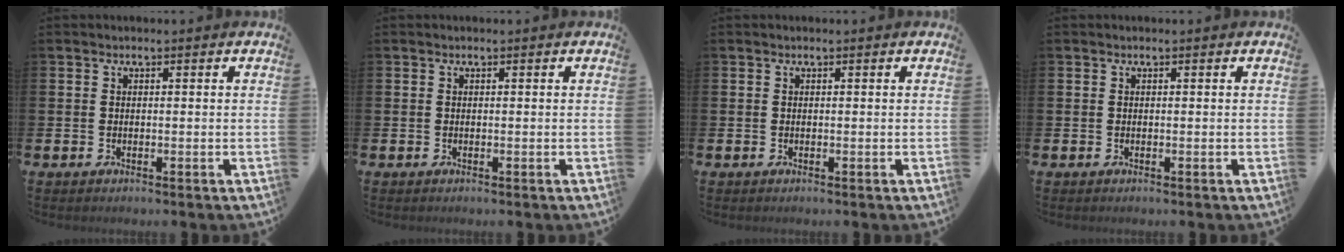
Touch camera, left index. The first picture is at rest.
{"total": 0.0}
{"total": 0.0}
{"total": 0.0}